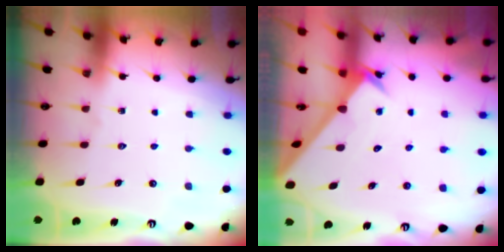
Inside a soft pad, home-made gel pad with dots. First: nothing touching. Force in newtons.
{"total": 2.4, "press": 2.4, "slide": 0.2}